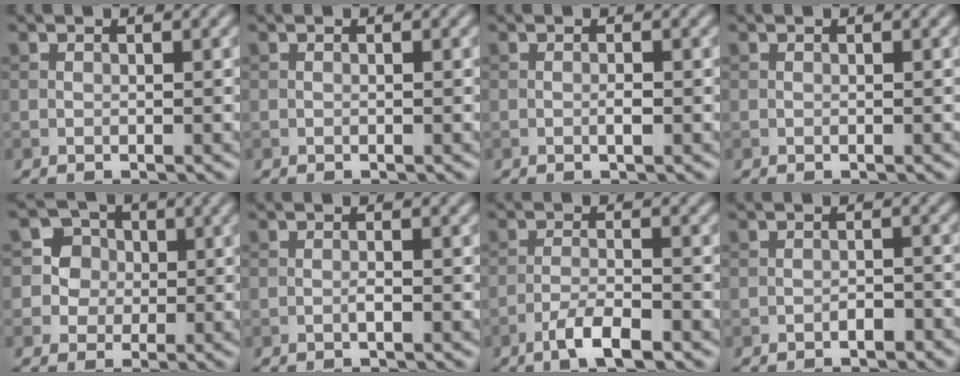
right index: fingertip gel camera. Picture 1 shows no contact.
{"total": 0.0}
{"total": 0.8, "force": [-0.3, 0.2, 0.8], "torque": [-0.015, -0.001, -0.004]}
{"total": 0.0}
{"total": 3.7, "force": [0.7, 3.6, 0.7], "torque": [0.004, 0.012, 0.011]}
{"total": 0.8, "force": [-0.3, 0.1, 0.8], "torque": [-0.015, 0.000, -0.007]}
{"total": 3.7, "force": [-2.3, 0.7, 2.8], "torque": [-0.056, 0.004, -0.049]}
{"total": 1.3, "force": [-0.9, 0.5, 0.8], "torque": [-0.010, 0.003, -0.016]}